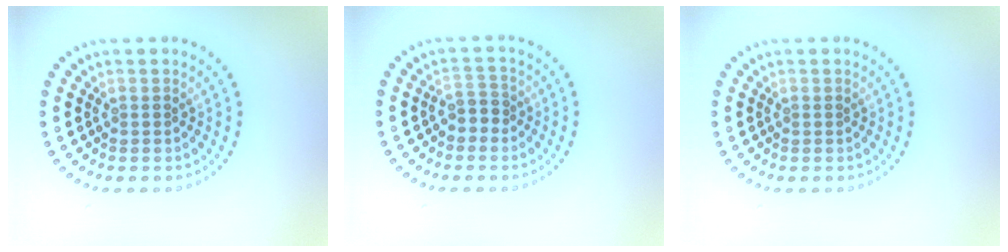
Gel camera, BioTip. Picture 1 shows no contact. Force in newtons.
{"total": 1.9, "press": 1.7, "slide": 0.9}
{"total": 0.0}